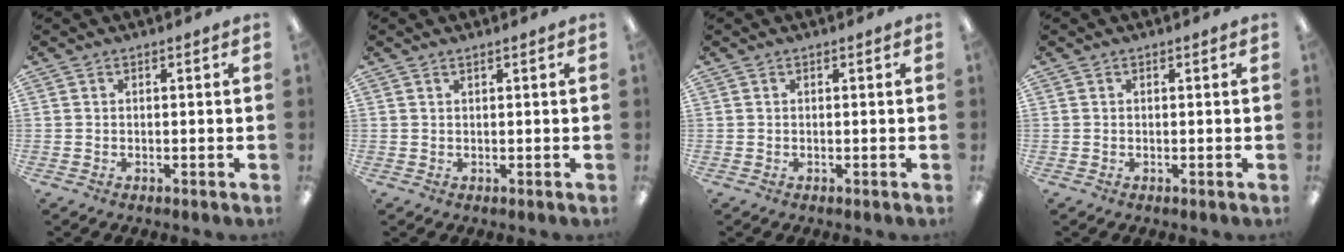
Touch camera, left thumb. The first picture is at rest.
{"total": 0.6, "force": [0.5, 0.1, 0.2], "torque": [-0.006, 0.001, 0.009]}
{"total": 0.0}
{"total": 0.0}